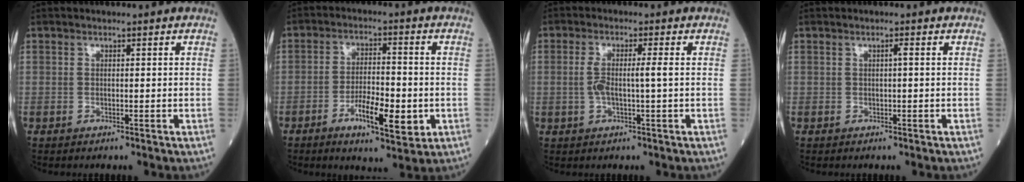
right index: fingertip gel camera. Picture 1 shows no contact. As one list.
[{"total": 8.3, "force": [-2.8, 2.3, 7.4], "torque": [-0.123, -0.003, -0.046]}, {"total": 4.1, "force": [0.0, 0.3, 4.1], "torque": [-0.088, 0.005, 0.001]}, {"total": 0.6, "force": [0.2, 0.0, 0.5], "torque": [-0.005, 0.002, 0.003]}]